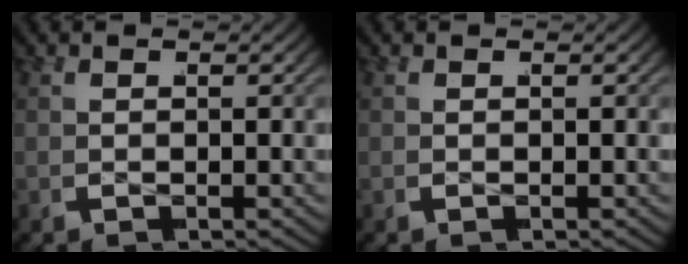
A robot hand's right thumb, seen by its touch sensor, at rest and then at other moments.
{"total": 0.0}